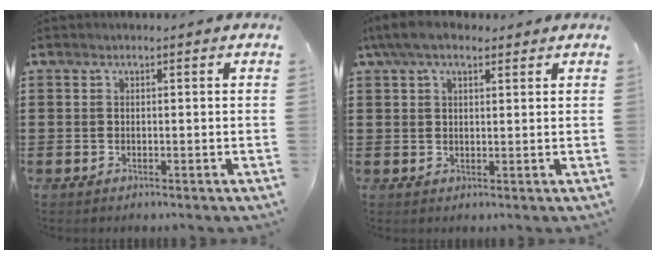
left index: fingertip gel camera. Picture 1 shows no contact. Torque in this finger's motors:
{"motor_torque": [0.89, 0.68, 0.48, 0.07]}